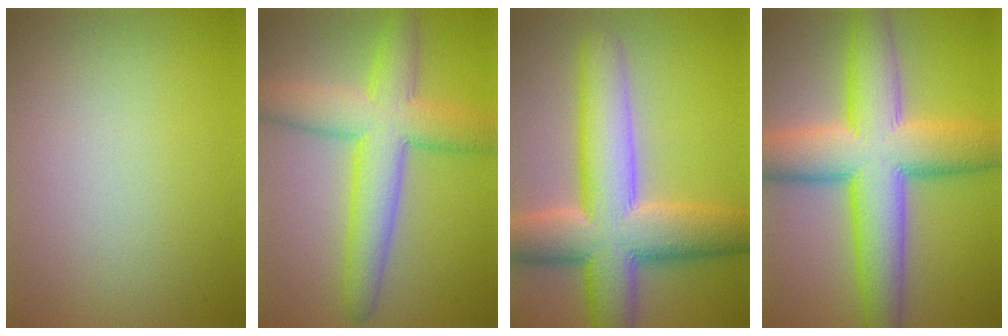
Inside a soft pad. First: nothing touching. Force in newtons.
{"total": 7.6, "press": 7.6, "slide": 0.1}
{"total": 11.1, "press": 11.1, "slide": 0.5}
{"total": 11.8, "press": 11.8, "slide": 0.3}